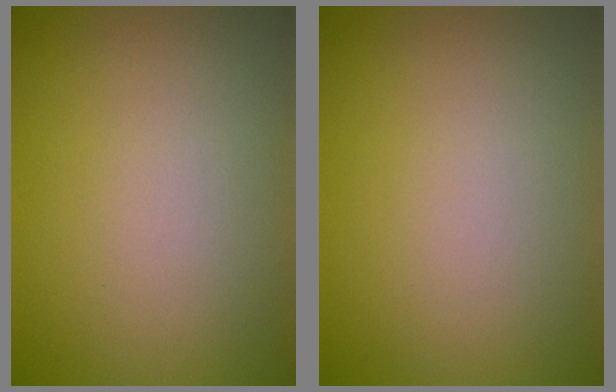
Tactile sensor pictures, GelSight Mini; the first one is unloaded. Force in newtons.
{"total": 0.0}